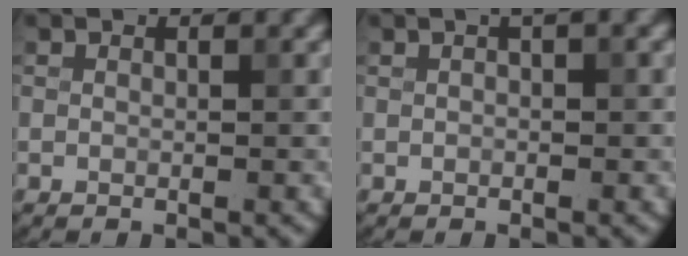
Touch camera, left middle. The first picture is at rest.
{"total": 1.2, "force": [0.5, 0.3, 1.1], "torque": [-0.016, 0.003, 0.003]}